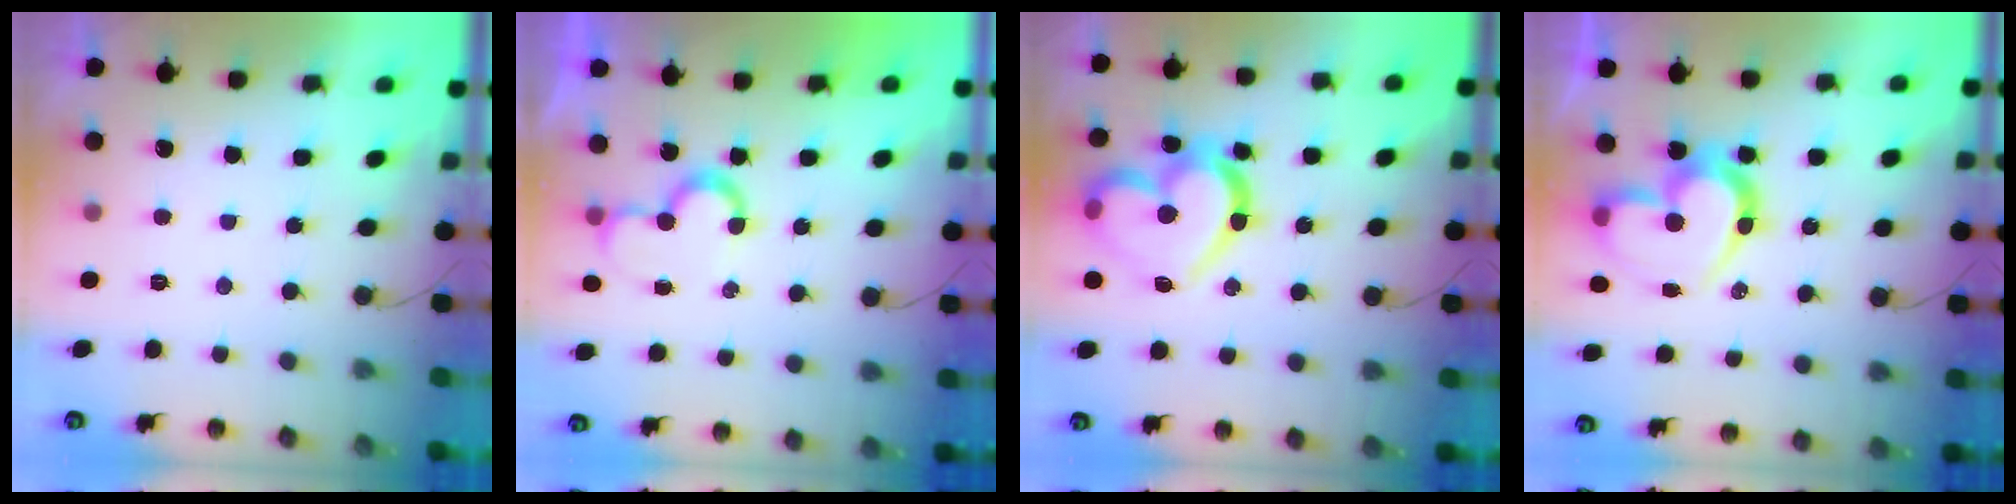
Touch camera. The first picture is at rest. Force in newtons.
{"total": 7.2, "press": 7.1, "slide": 0.6}
{"total": 20.5, "press": 20.3, "slide": 2.6}
{"total": 16.2, "press": 16.1, "slide": 1.7}